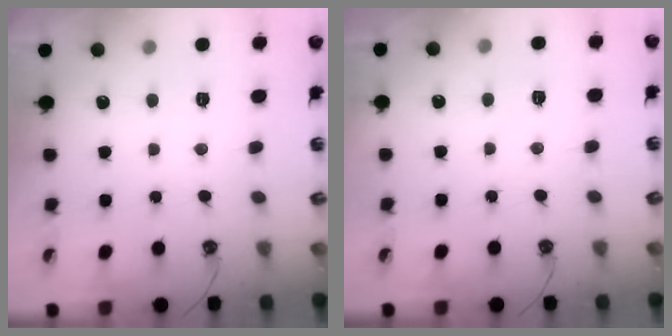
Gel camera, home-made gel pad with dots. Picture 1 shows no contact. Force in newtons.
{"total": 2.5, "press": 2.5, "slide": 0.4}